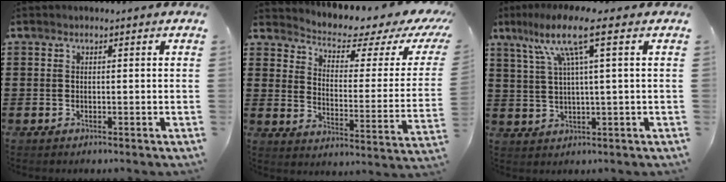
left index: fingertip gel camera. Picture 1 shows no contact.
{"total": 2.9, "force": [2.2, 1.0, 1.6], "torque": [-0.042, -0.025, 0.026]}
{"total": 10.1, "force": [4.1, 0.5, 9.2], "torque": [-0.193, 0.000, 0.065]}